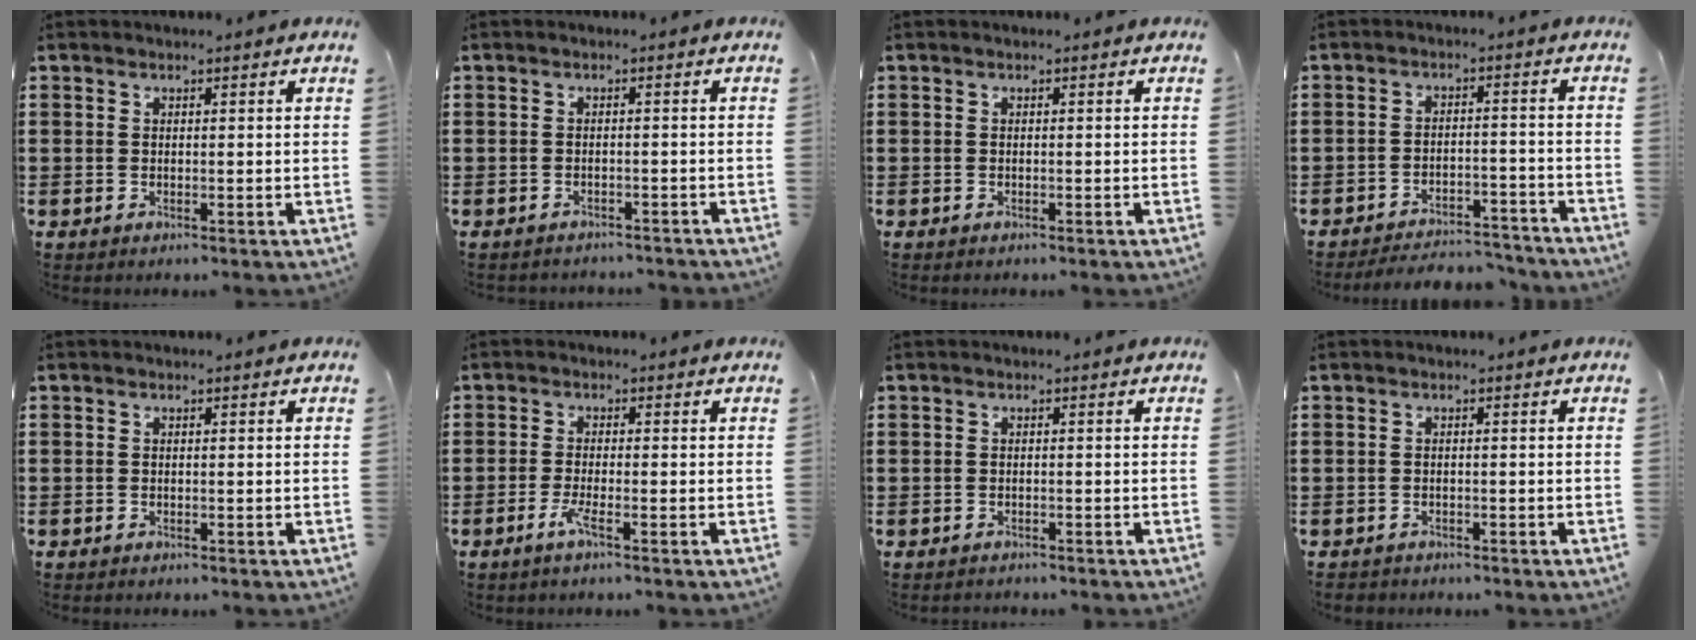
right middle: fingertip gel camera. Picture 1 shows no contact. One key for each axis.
{"total": 1.3, "fx": -1.3, "fy": 0.1, "fz": -0.1, "tx": -0.005, "ty": -0.001, "tz": -0.028}
{"total": 0.0}
{"total": 4.4, "fx": -4.4, "fy": 0.5, "fz": 0.3, "tx": -0.014, "ty": 0.003, "tz": -0.093}
{"total": 0.0}
{"total": 2.7, "fx": -1.4, "fy": -0.1, "fz": 2.3, "tx": -0.055, "ty": -0.011, "tz": -0.031}
{"total": 0.9, "fx": -0.8, "fy": 0.2, "fz": -0.2, "tx": 0.001, "ty": 0.002, "tz": -0.019}
{"total": 0.9, "fx": -0.8, "fy": 0.3, "fz": -0.1, "tx": -0.003, "ty": 0.000, "tz": -0.018}